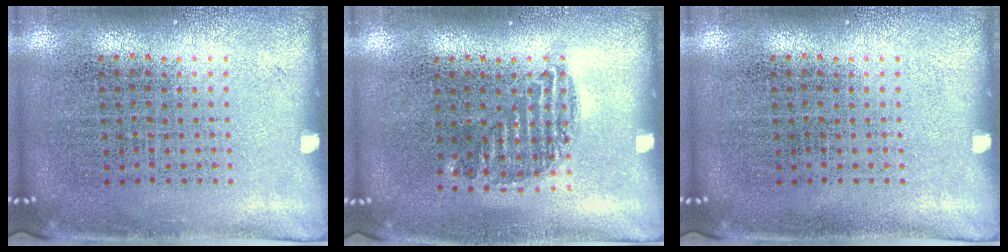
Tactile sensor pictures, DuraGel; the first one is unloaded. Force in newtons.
{"total": 0.9, "press": 0.8, "slide": 0.4}
{"total": 0.0}